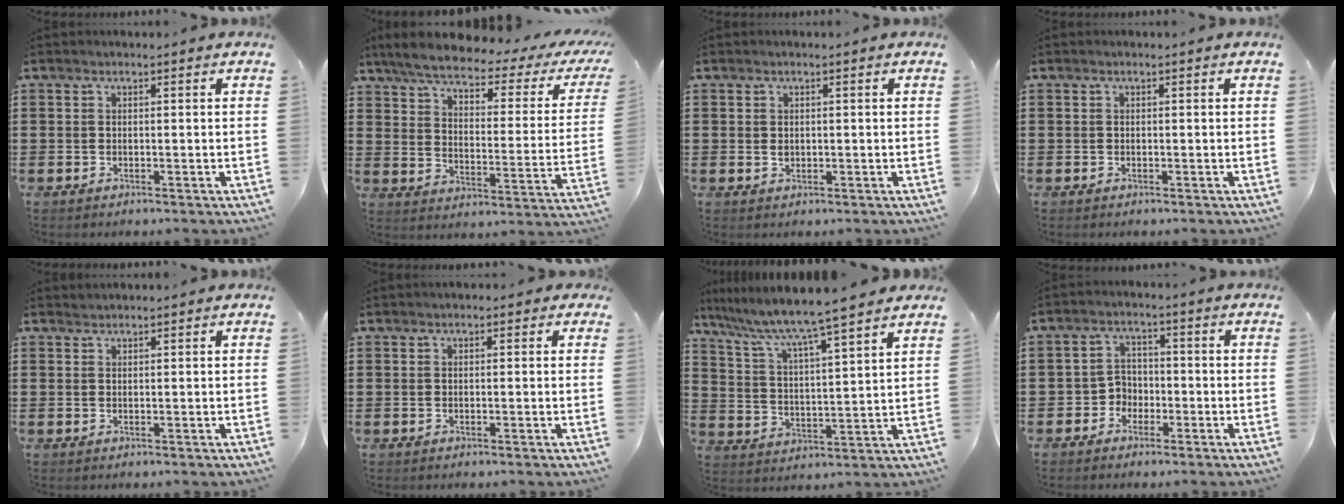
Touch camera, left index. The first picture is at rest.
{"total": 5.6, "force": [4.1, 1.0, 3.6], "torque": [-0.090, -0.022, 0.066]}
{"total": 0.9, "force": [0.1, 0.8, 0.5], "torque": [-0.013, 0.006, 0.001]}
{"total": 0.0}
{"total": 0.7, "force": [0.7, 0.1, 0.1], "torque": [-0.002, -0.001, 0.015]}
{"total": 0.7, "force": [0.2, 0.5, 0.4], "torque": [-0.009, 0.006, 0.003]}
{"total": 6.9, "force": [6.2, -0.8, 2.9], "torque": [-0.083, -0.046, 0.098]}
{"total": 3.3, "force": [-2.0, 2.6, 0.6], "torque": [-0.024, 0.008, -0.045]}